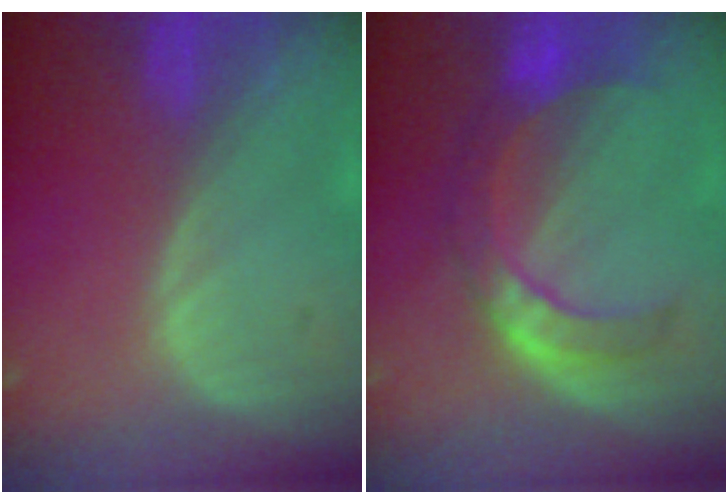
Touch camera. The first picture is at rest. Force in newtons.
{"total": 7.4, "press": 7.2, "slide": 1.9}